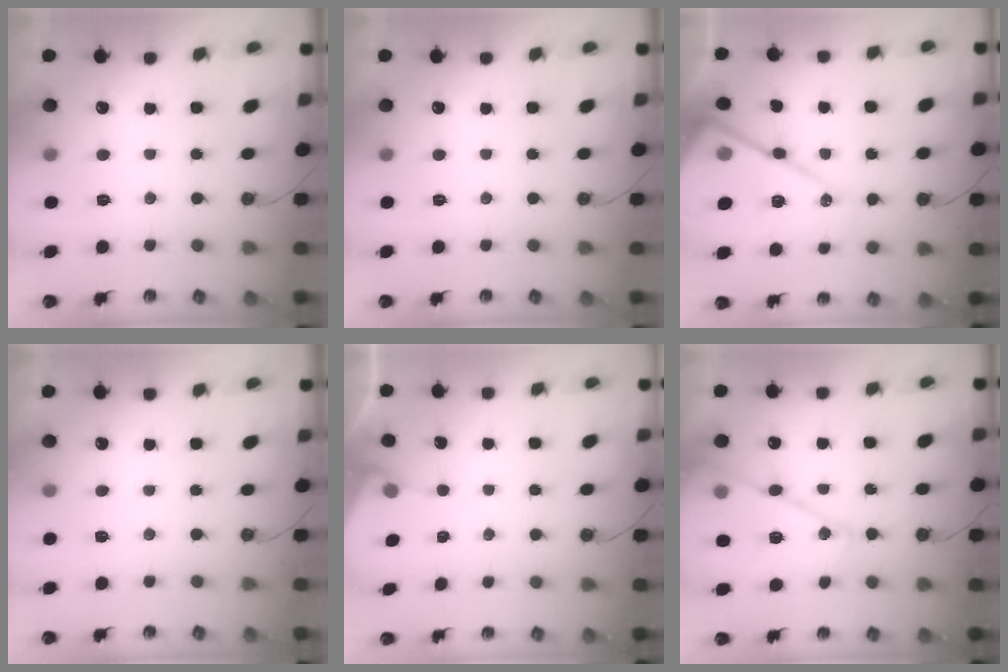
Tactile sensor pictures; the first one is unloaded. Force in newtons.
{"total": 0.0}
{"total": 17.6, "press": 17.5, "slide": 1.6}
{"total": 3.9, "press": 3.8, "slide": 0.6}
{"total": 3.4, "press": 3.4, "slide": 0.4}
{"total": 16.1, "press": 16.0, "slide": 1.6}